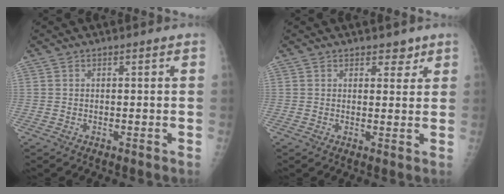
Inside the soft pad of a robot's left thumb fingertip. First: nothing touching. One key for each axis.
{"total": 2.9, "fx": 2.1, "fy": 1.7, "fz": 1.1, "tx": 0.012, "ty": -0.013, "tz": 0.028}